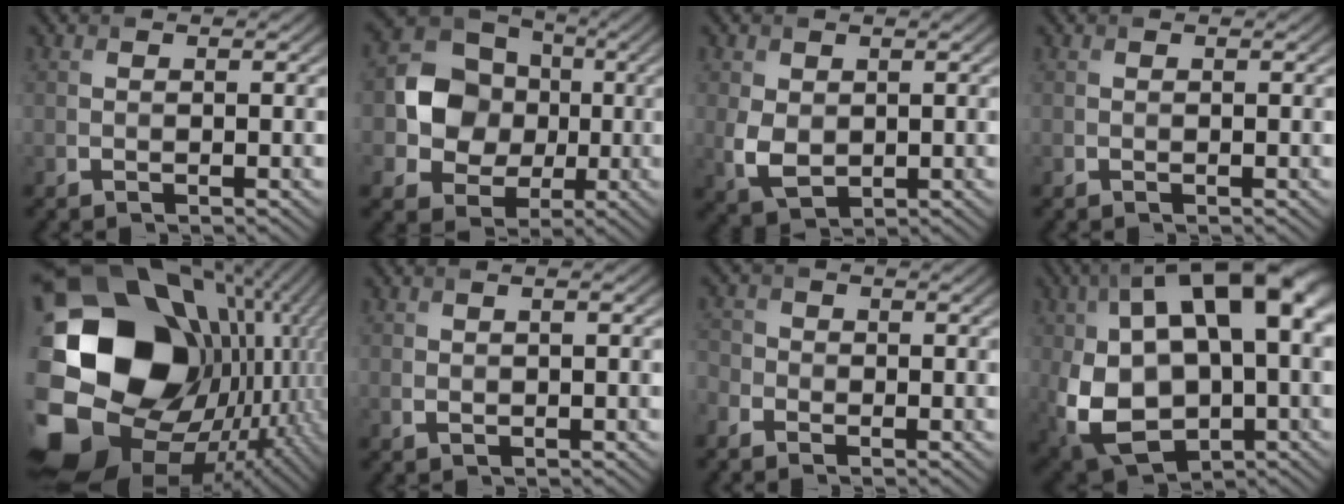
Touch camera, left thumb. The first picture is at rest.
{"total": 10.0, "force": [-0.2, 8.6, 5.0], "torque": [-0.098, 0.001, -0.019]}
{"total": 4.3, "force": [0.4, 3.2, 2.8], "torque": [-0.071, -0.005, 0.011]}
{"total": 0.0}
{"total": 23.4, "force": [-1.9, 17.9, 14.9], "torque": [-0.321, -0.071, -0.002]}
{"total": 1.6, "force": [0.2, 0.6, 1.4], "torque": [-0.029, 0.002, 0.006]}
{"total": 2.4, "force": [-1.7, 1.6, 0.7], "torque": [-0.025, -0.002, -0.048]}
{"total": 20.8, "force": [2.2, 12.5, 16.5], "torque": [-0.325, -0.011, 0.054]}